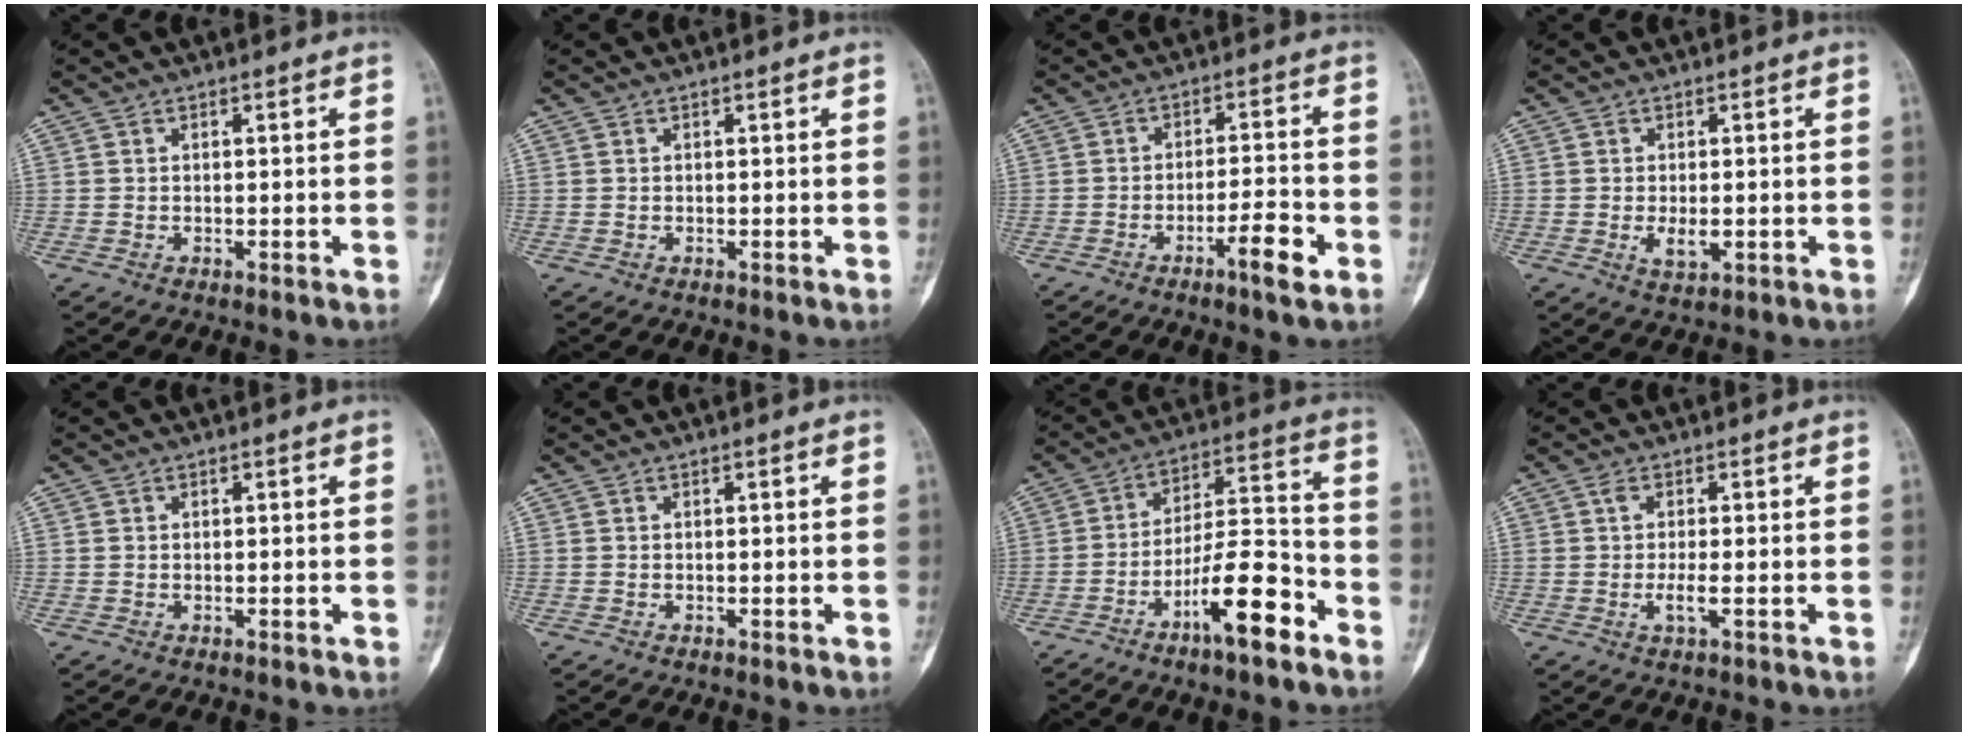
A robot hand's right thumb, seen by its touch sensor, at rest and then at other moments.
{"total": 0.0}
{"total": 6.6, "force": [-3.4, 1.1, 5.6], "torque": [-0.091, 0.020, -0.053]}
{"total": 3.4, "force": [-0.5, 1.7, 2.9], "torque": [-0.048, -0.005, -0.006]}
{"total": 0.0}
{"total": 0.0}
{"total": 13.6, "force": [-7.5, 3.6, 10.8], "torque": [-0.177, 0.065, -0.126]}
{"total": 3.0, "force": [-0.6, 0.6, 2.9], "torque": [-0.065, -0.005, -0.014]}